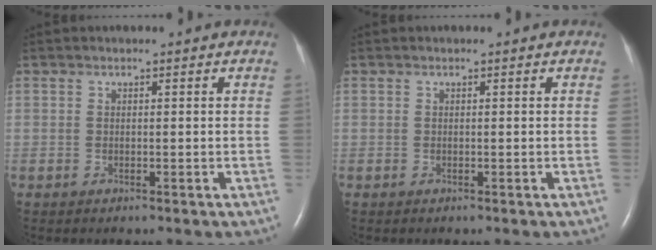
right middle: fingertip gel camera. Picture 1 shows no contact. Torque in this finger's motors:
{"motor_torque": [0.00, 0.00, 0.00, 0.00]}